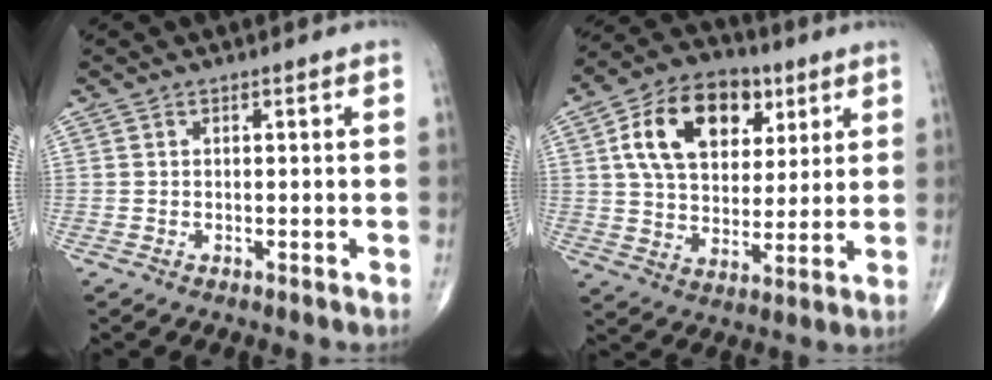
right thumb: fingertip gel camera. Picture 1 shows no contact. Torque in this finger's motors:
{"motor_torque": [0.55, 3.26, 1.30, 0.51, 0.13]}